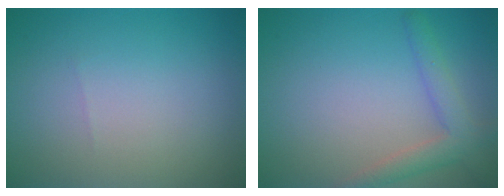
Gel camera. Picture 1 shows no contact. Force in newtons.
{"total": 2.9, "press": 2.9, "slide": 0.2}